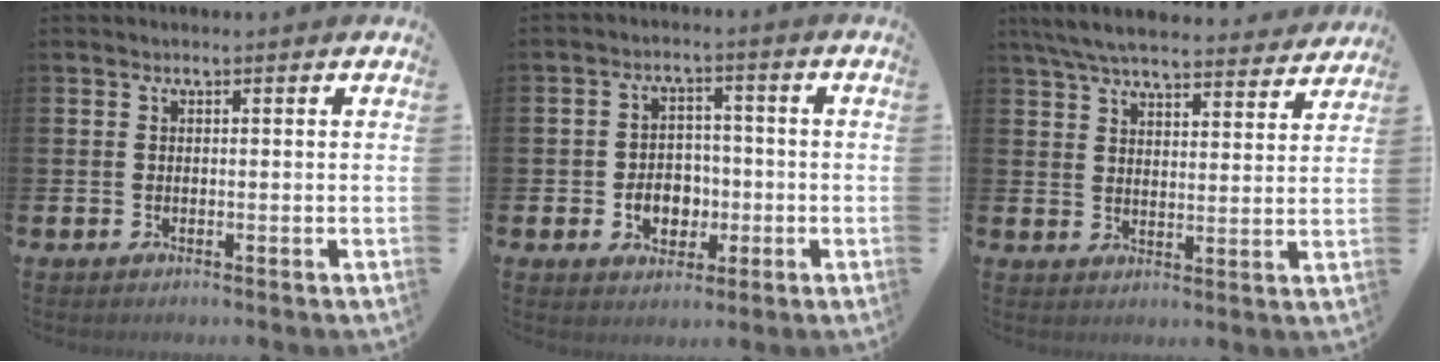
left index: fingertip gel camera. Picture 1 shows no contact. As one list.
[{"total": 4.8, "force": [-1.2, 3.9, 2.5], "torque": [-0.038, 0.003, -0.030]}, {"total": 6.9, "force": [6.5, 1.0, 2.1], "torque": [-0.058, -0.038, 0.117]}]